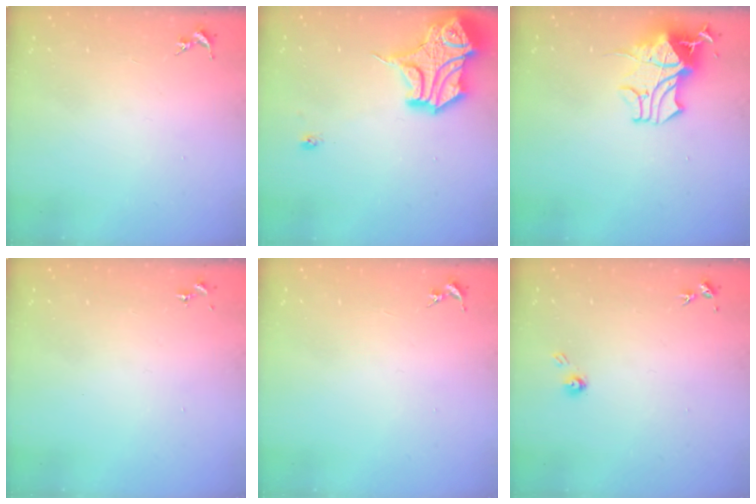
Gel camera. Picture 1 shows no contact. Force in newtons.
{"total": 17.8, "press": 17.7, "slide": 2.0}
{"total": 18.0, "press": 18.0, "slide": 0.2}
{"total": 0.0}
{"total": 0.0}
{"total": 4.0, "press": 4.0, "slide": 0.4}